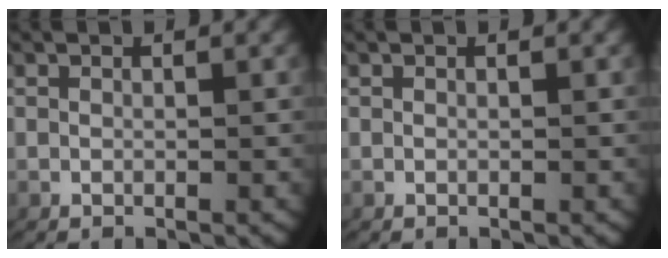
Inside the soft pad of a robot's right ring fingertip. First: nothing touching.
{"total": 0.0}